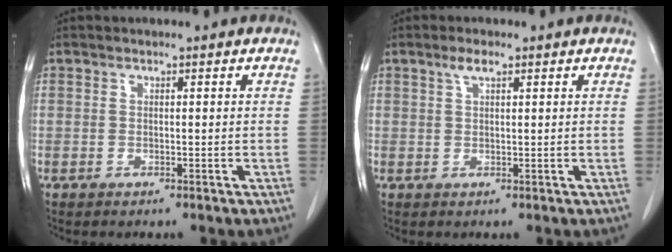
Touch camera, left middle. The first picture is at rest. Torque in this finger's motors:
{"motor_torque": [0.35, -0.31, -0.06, 0.01]}